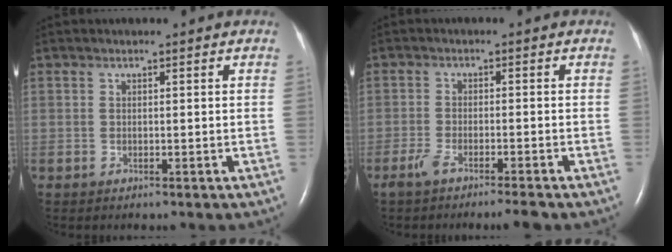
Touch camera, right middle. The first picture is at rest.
{"total": 4.5, "force": [-3.6, 0.1, 2.7], "torque": [-0.052, -0.006, -0.063]}